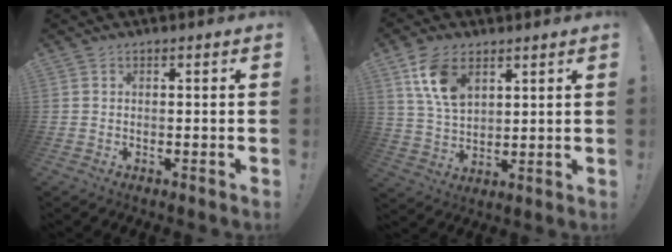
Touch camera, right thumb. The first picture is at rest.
{"total": 11.9, "force": [6.0, 7.2, 7.3], "torque": [-0.143, -0.016, 0.114]}